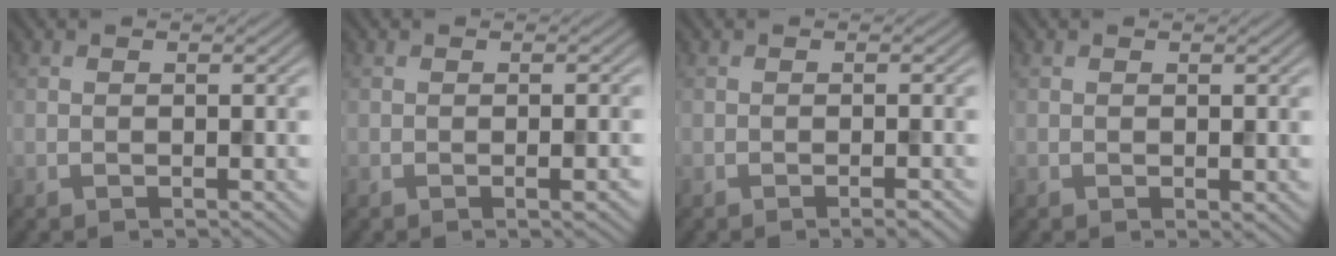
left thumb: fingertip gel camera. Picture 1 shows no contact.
{"total": 1.7, "force": [-0.4, 0.3, 1.7], "torque": [-0.024, 0.000, -0.008]}
{"total": 1.3, "force": [-0.8, 0.1, 1.1], "torque": [-0.012, 0.002, -0.015]}
{"total": 0.5, "force": [0.1, 0.3, 0.4], "torque": [-0.003, -0.002, 0.000]}